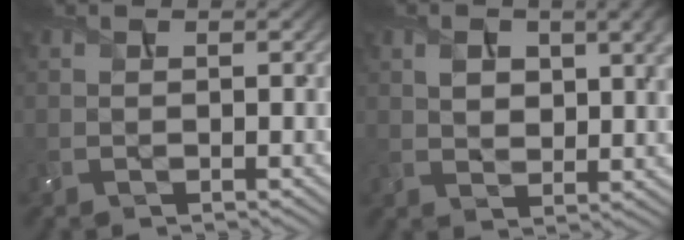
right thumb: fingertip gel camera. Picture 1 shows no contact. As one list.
[{"total": 7.7, "force": [2.8, 4.2, 5.8], "torque": [-0.103, -0.005, 0.054]}]